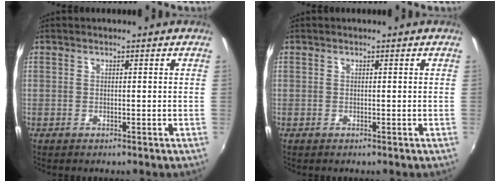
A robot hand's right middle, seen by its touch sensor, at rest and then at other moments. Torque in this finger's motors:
{"motor_torque": [0.00, 0.00, 0.00, 0.00]}